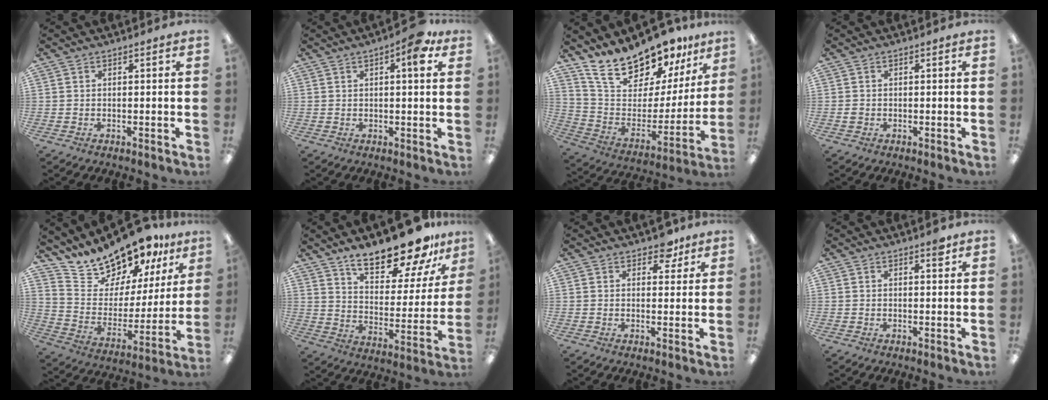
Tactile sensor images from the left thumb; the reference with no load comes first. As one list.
[{"total": 6.0, "force": [2.9, 1.9, 5.0], "torque": [-0.071, -0.004, 0.041]}, {"total": 18.7, "force": [17.0, 5.8, 5.2], "torque": [-0.107, -0.143, 0.303]}, {"total": 0.8, "force": [-0.1, 0.7, 0.3], "torque": [-0.004, 0.004, -0.005]}, {"total": 16.1, "force": [15.4, 4.5, 1.5], "torque": [-0.060, -0.143, 0.281]}, {"total": 19.8, "force": [16.4, 6.1, 9.3], "torque": [-0.144, -0.112, 0.281]}, {"total": 5.4, "force": [3.9, 2.9, 2.3], "torque": [-0.013, -0.016, 0.065]}, {"total": 2.2, "force": [1.6, 0.7, 1.4], "torque": [-0.005, -0.008, 0.022]}]